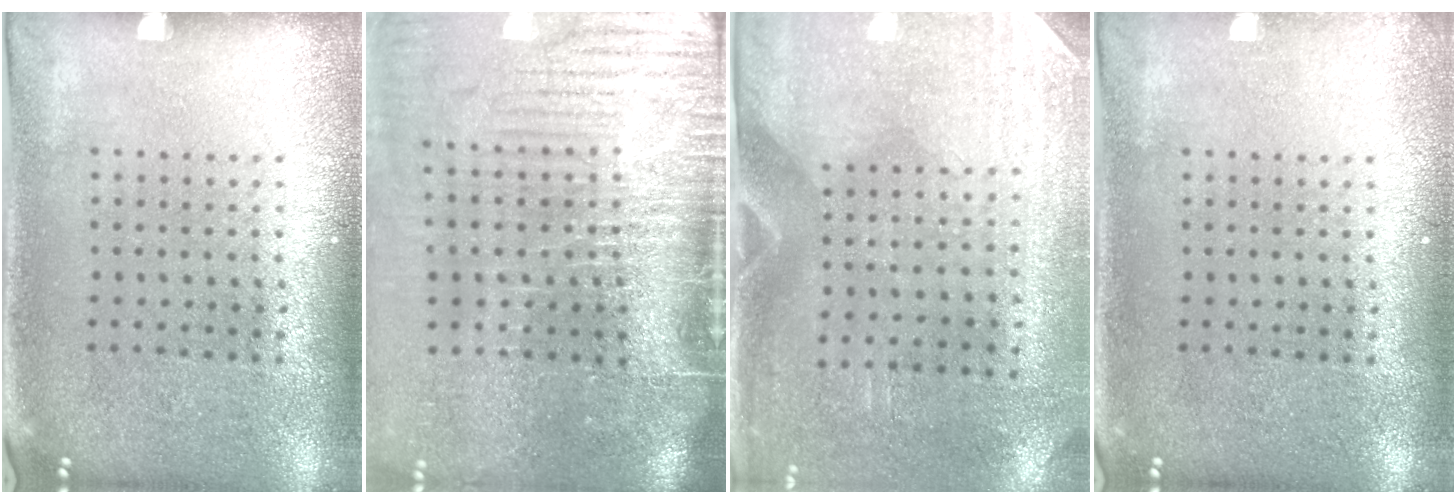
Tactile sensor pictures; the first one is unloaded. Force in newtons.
{"total": 5.0, "press": 4.2, "slide": 2.8}
{"total": 2.9, "press": 2.5, "slide": 1.5}
{"total": 0.7, "press": 0.7, "slide": 0.0}